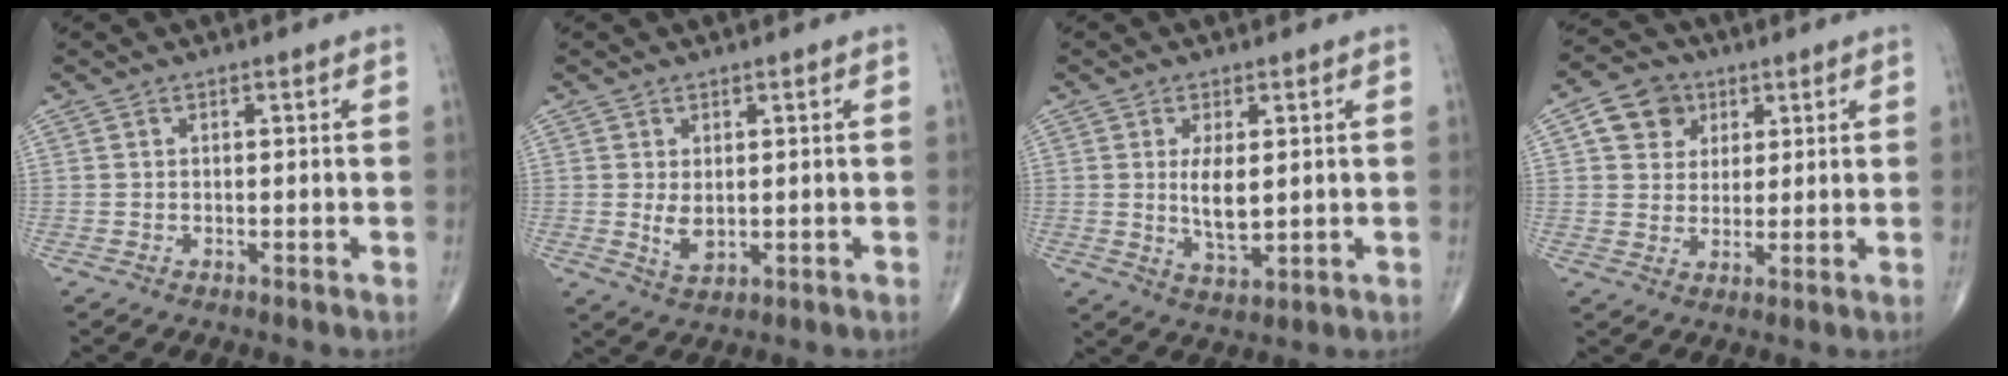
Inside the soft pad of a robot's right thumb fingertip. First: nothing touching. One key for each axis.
{"total": 3.3, "fx": 0.3, "fy": 1.9, "fz": 2.7, "tx": -0.044, "ty": -0.012, "tz": 0.014}
{"total": 6.1, "fx": 0.7, "fy": 2.6, "fz": 5.5, "tx": -0.096, "ty": -0.017, "tz": 0.018}
{"total": 7.5, "fx": 3.0, "fy": 6.2, "fz": 2.9, "tx": -0.020, "ty": -0.006, "tz": 0.048}